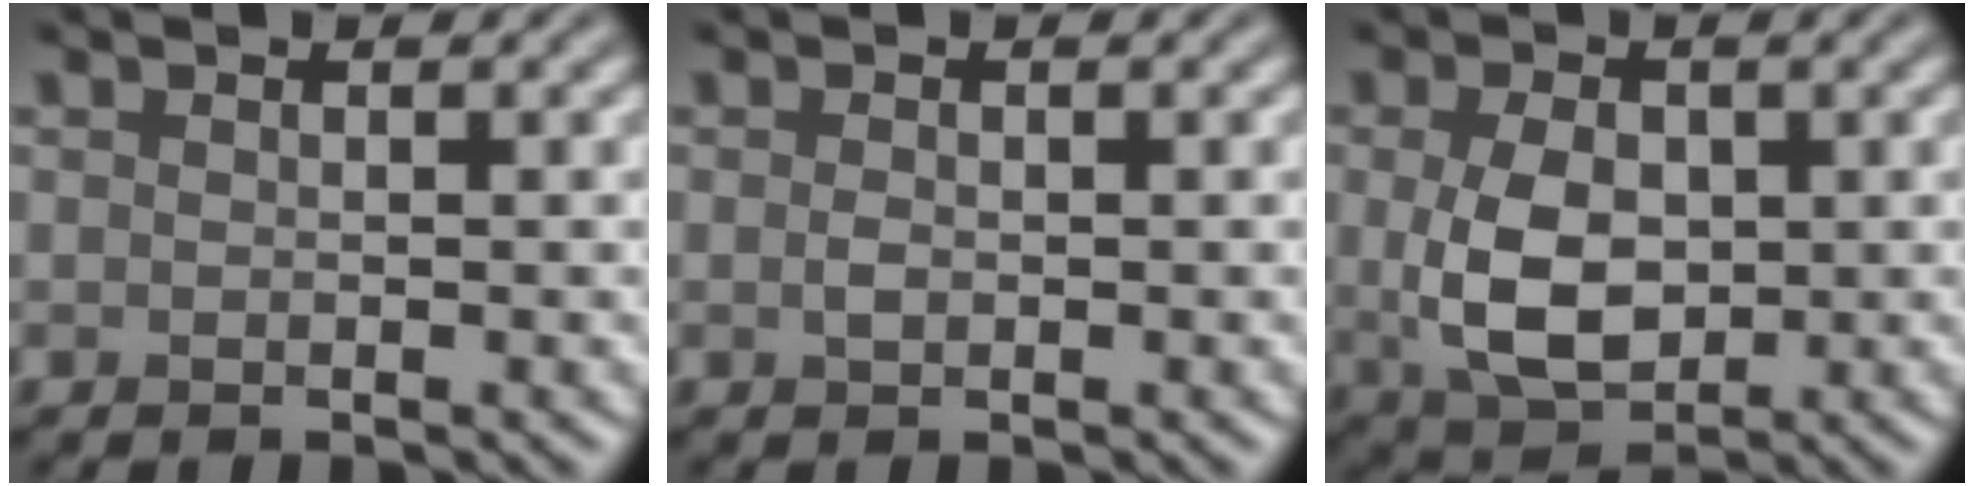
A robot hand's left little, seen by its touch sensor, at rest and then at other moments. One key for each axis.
{"total": 0.9, "fx": -0.1, "fy": 0.5, "fz": 0.7, "tx": -0.016, "ty": -0.002, "tz": -0.002}
{"total": 6.1, "fx": 0.0, "fy": 4.0, "fz": 4.5, "tx": -0.098, "ty": -0.008, "tz": 0.005}